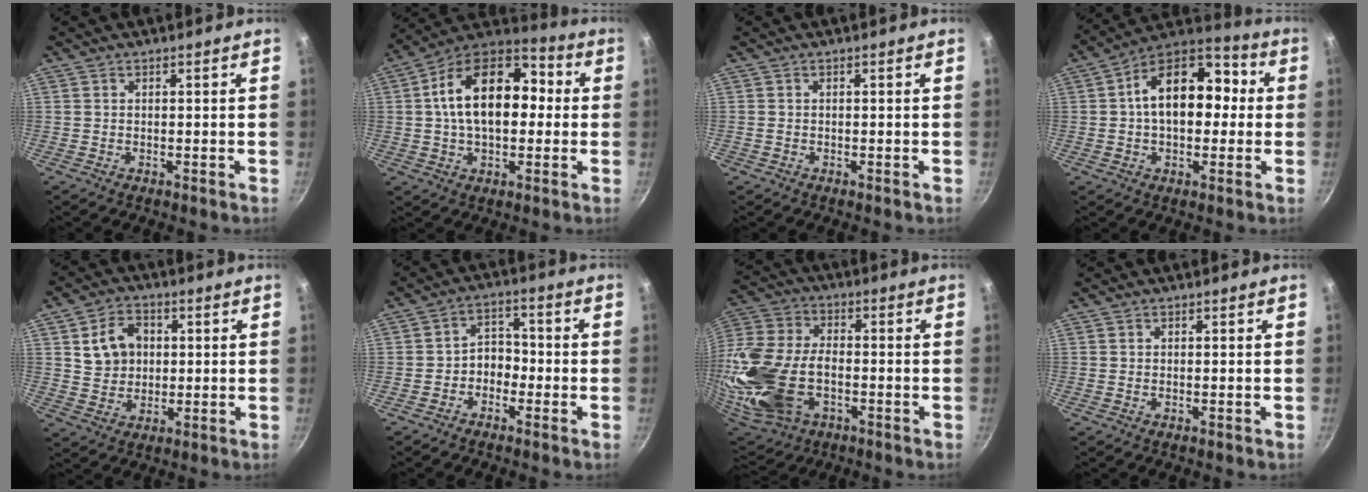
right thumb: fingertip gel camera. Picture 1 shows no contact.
{"total": 19.5, "force": [1.9, 11.6, 15.5], "torque": [-0.233, 0.035, 0.023]}
{"total": 0.0}
{"total": 16.8, "force": [1.6, 10.2, 13.3], "torque": [-0.176, 0.040, 0.014]}
{"total": 8.7, "force": [1.9, 7.0, 4.8], "torque": [-0.056, 0.001, 0.036]}
{"total": 5.0, "force": [-1.9, 3.8, 2.7], "torque": [-0.015, 0.031, -0.045]}
{"total": 28.6, "force": [-6.9, 18.1, 21.1], "torque": [-0.562, -0.016, -0.117]}
{"total": 0.0}